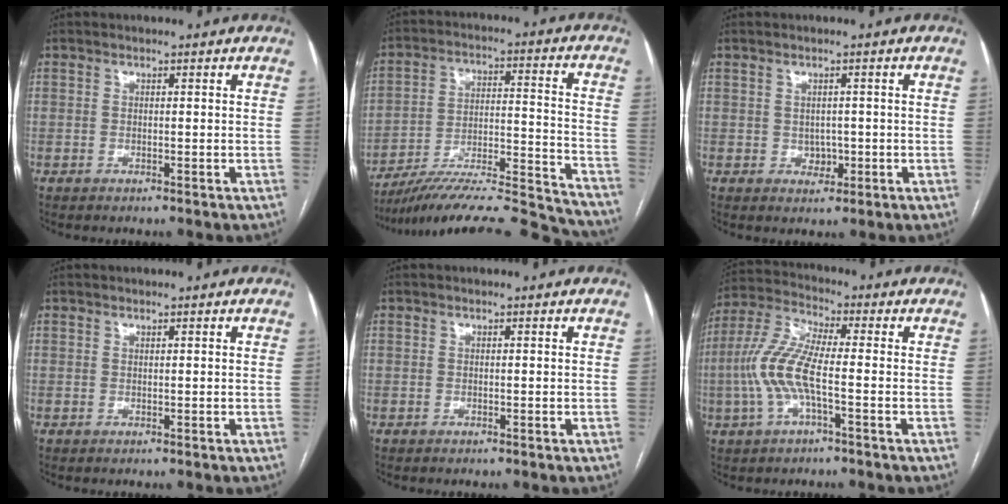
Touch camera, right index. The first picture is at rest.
{"total": 25.6, "force": [-23.8, 1.5, 9.1], "torque": [-0.096, 0.005, -0.349]}
{"total": 2.2, "force": [-0.3, 1.8, 1.2], "torque": [-0.015, 0.002, 0.001]}
{"total": 0.0}
{"total": 0.0}
{"total": 9.7, "force": [-1.8, 1.9, 9.3], "torque": [-0.216, 0.014, -0.042]}